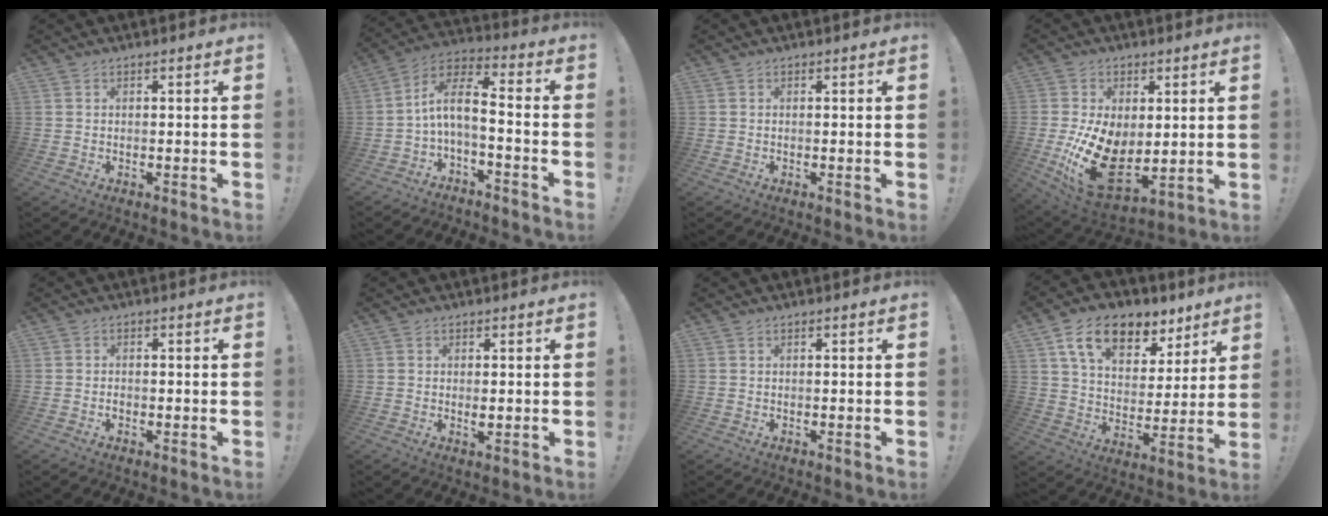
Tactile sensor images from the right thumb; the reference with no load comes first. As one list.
[{"total": 8.9, "force": [-1.7, 3.6, 8.0], "torque": [-0.129, 0.011, -0.033]}, {"total": 0.0}, {"total": 17.9, "force": [-2.0, 12.1, 13.1], "torque": [-0.234, -0.008, -0.018]}, {"total": 1.1, "force": [-0.5, 0.8, 0.5], "torque": [-0.001, -0.001, -0.011]}, {"total": 1.7, "force": [0.3, 1.0, 1.3], "torque": [-0.008, -0.007, 0.004]}, {"total": 0.0}, {"total": 16.2, "force": [10.0, 9.2, 8.8], "torque": [-0.146, -0.055, 0.181]}]